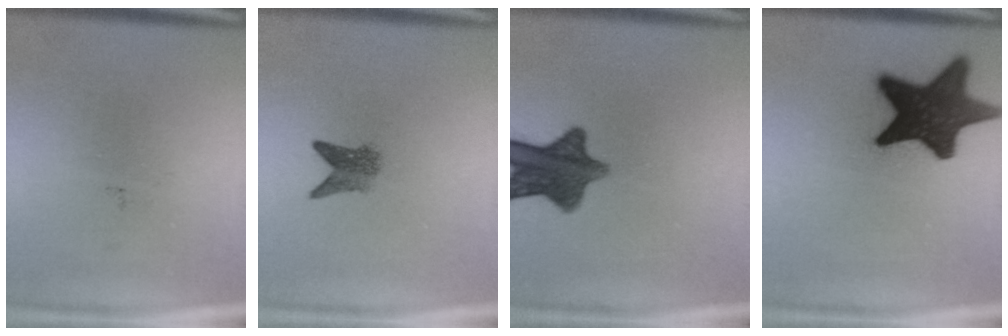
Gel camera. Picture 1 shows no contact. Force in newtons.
{"total": 2.8}
{"total": 10.4}
{"total": 16.6}